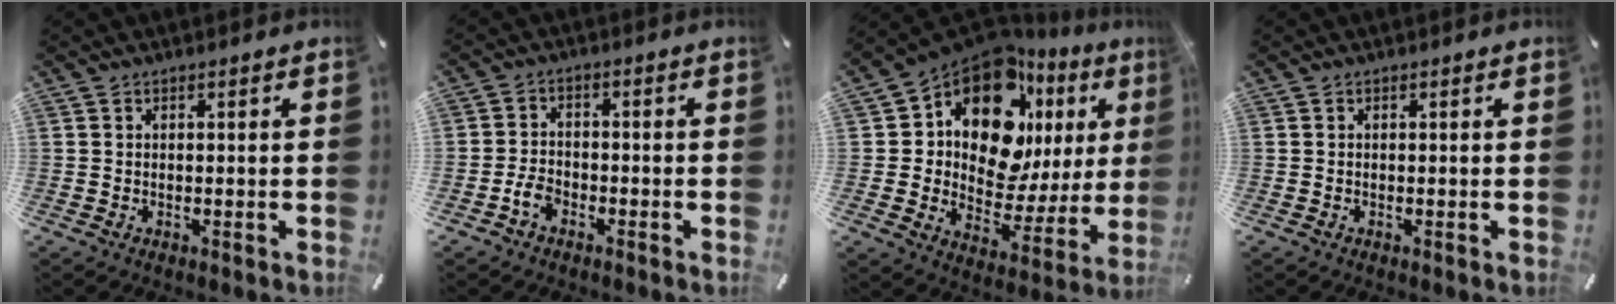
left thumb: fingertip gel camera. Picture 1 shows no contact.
{"total": 4.2, "force": [-2.3, 3.2, 1.7], "torque": [-0.033, 0.011, -0.043]}
{"total": 18.4, "force": [9.2, 11.1, 11.4], "torque": [-0.190, -0.082, 0.153]}
{"total": 0.0}